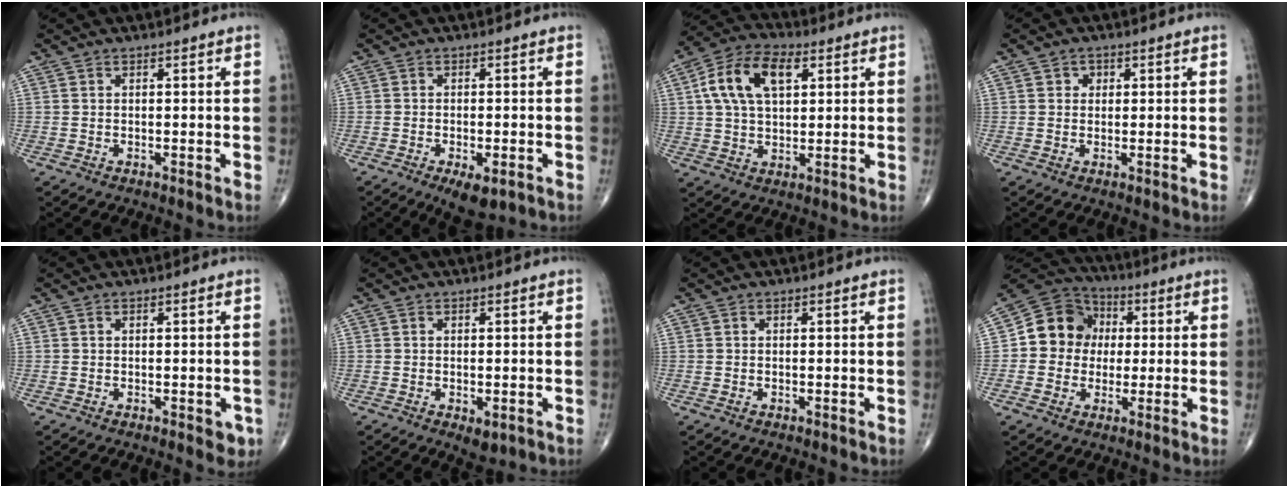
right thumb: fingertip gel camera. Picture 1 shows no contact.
{"total": 5.9, "force": [-2.8, 2.4, 4.6], "torque": [-0.067, -0.002, -0.036]}
{"total": 12.9, "force": [3.9, 7.4, 9.7], "torque": [-0.175, 0.014, 0.066]}
{"total": 1.9, "force": [0.6, 1.7, 0.6], "torque": [0.002, 0.000, 0.004]}
{"total": 2.4, "force": [-0.8, 1.3, 1.9], "torque": [-0.006, 0.001, -0.008]}
{"total": 3.0, "force": [-1.0, 1.5, 2.4], "torque": [-0.032, -0.006, -0.008]}
{"total": 0.0}
{"total": 11.5, "force": [0.9, 10.5, 4.7], "torque": [-0.045, 0.022, 0.003]}